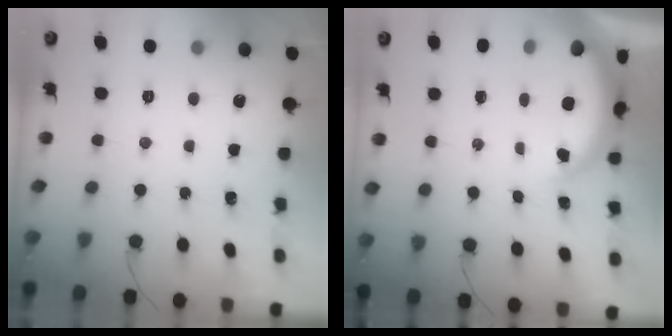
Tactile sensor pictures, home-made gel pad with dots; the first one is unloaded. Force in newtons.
{"total": 5.5, "press": 5.5, "slide": 0.4}